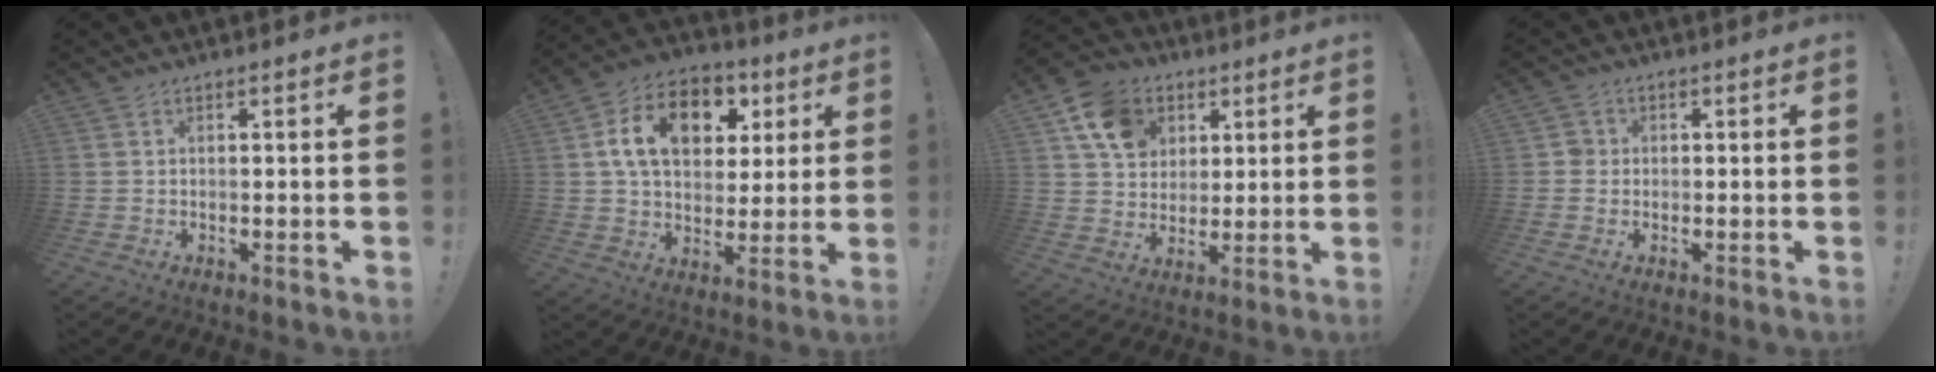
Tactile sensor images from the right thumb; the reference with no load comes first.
{"total": 16.8, "force": [5.5, 11.7, 10.8], "torque": [-0.166, -0.007, 0.100]}
{"total": 13.3, "force": [5.9, 10.5, 5.6], "torque": [-0.085, -0.018, 0.116]}
{"total": 2.5, "force": [-0.4, 2.3, 0.9], "torque": [-0.008, 0.007, -0.008]}